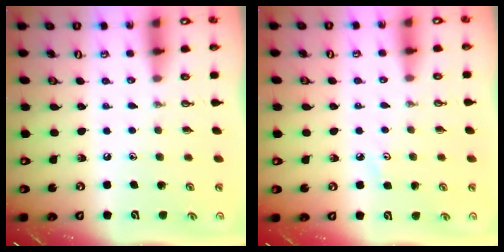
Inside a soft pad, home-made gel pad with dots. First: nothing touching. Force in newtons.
{"total": 2.6, "press": 2.6, "slide": 0.5}